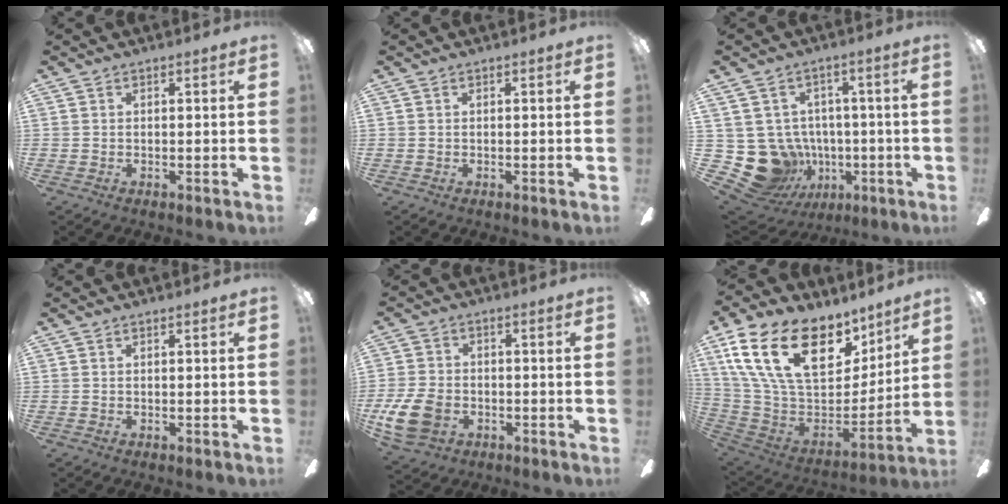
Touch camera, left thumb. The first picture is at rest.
{"total": 0.0}
{"total": 14.0, "force": [-3.4, 12.6, 5.2], "torque": [-0.143, 0.008, -0.038]}
{"total": 0.0}
{"total": 10.1, "force": [-3.4, 7.1, 6.3], "torque": [-0.149, 0.010, -0.060]}
{"total": 25.9, "force": [13.2, 14.5, 17.0], "torque": [-0.320, -0.072, 0.240]}